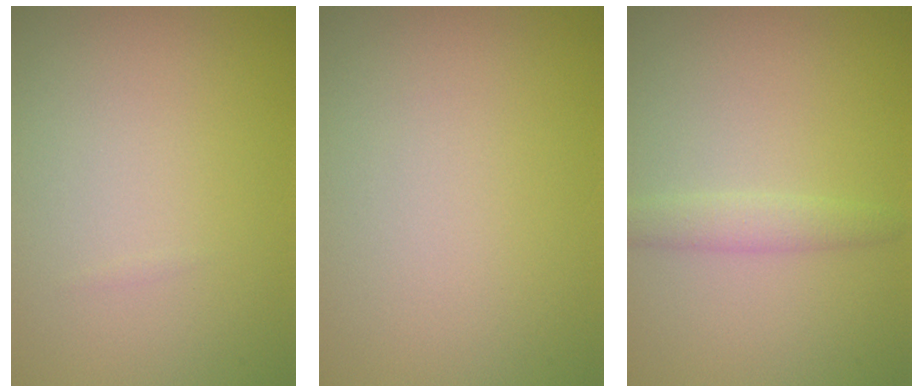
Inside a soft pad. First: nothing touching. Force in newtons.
{"total": 0.0}
{"total": 1.8, "press": 1.8, "slide": 0.0}